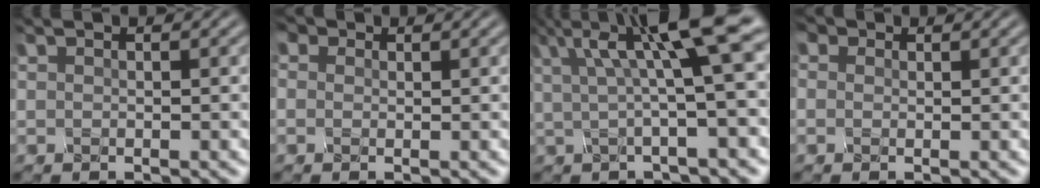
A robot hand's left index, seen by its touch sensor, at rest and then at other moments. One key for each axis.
{"total": 1.1, "fx": 0.7, "fy": 0.9, "fz": 0.0, "tx": -0.019, "ty": 0.000, "tz": 0.023}
{"total": 8.1, "fx": 2.5, "fy": 1.5, "fz": 7.6, "tx": -0.138, "ty": 0.013, "tz": 0.054}
{"total": 0.9, "fx": 0.5, "fy": 0.6, "fz": -0.2, "tx": -0.013, "ty": -0.002, "tz": 0.022}